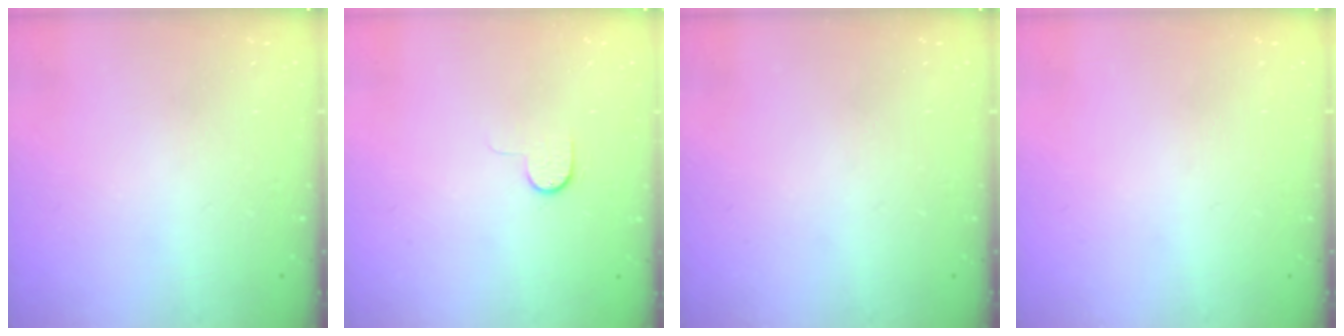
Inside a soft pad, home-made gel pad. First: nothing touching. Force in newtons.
{"total": 5.0, "press": 5.0, "slide": 0.5}
{"total": 0.0}
{"total": 0.0}